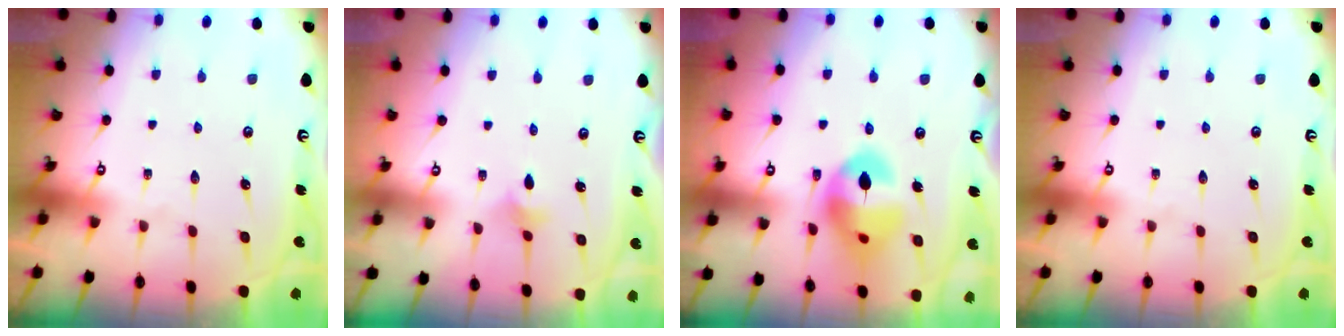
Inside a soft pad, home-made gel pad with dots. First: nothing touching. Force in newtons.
{"total": 2.3, "press": 2.2, "slide": 0.5}
{"total": 15.6, "press": 15.5, "slide": 1.8}
{"total": 0.0}